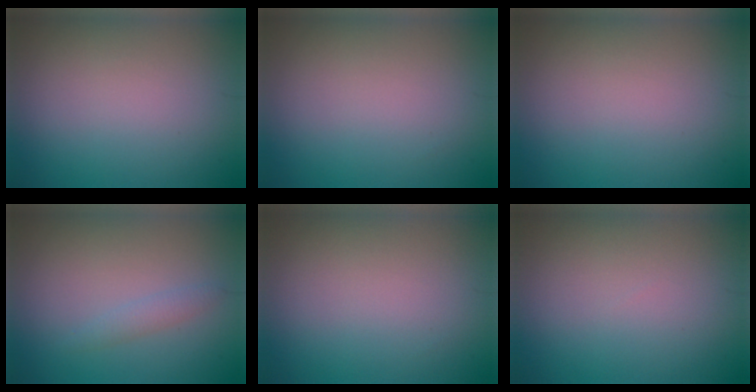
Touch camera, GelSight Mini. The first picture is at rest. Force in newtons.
{"total": 0.0}
{"total": 0.0}
{"total": 1.2, "press": 1.2, "slide": 0.0}
{"total": 0.0}
{"total": 0.0}